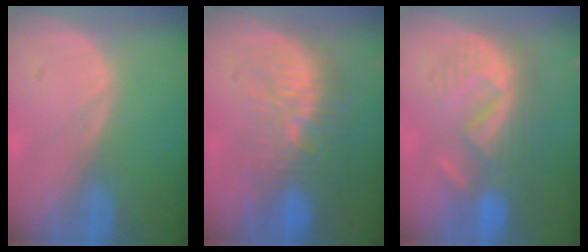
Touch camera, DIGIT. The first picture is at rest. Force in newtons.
{"total": 10.1, "press": 9.2, "slide": 4.2}
{"total": 8.7, "press": 8.2, "slide": 3.0}